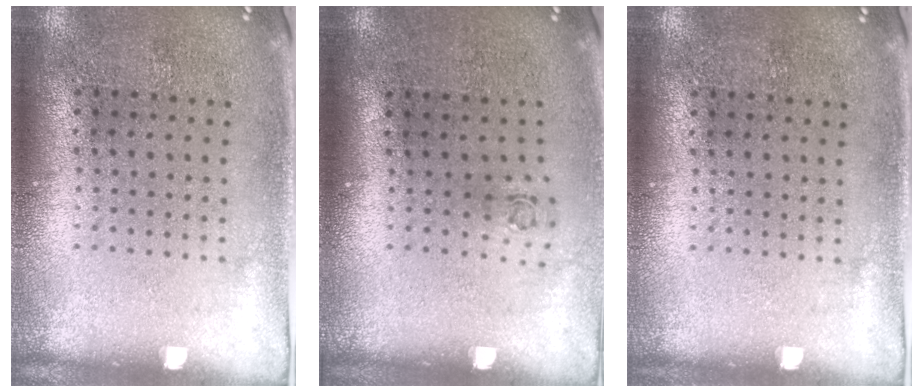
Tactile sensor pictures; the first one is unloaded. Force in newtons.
{"total": 0.6, "press": 0.3, "slide": 0.5}
{"total": 0.0}